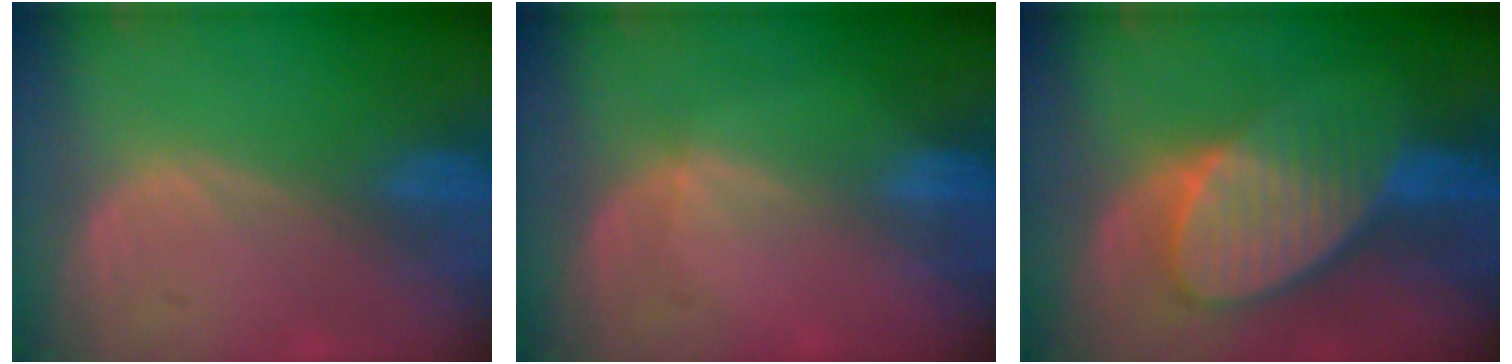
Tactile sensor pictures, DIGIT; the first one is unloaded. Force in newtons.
{"total": 1.3, "press": 0.9, "slide": 0.9}
{"total": 8.9, "press": 8.0, "slide": 3.9}